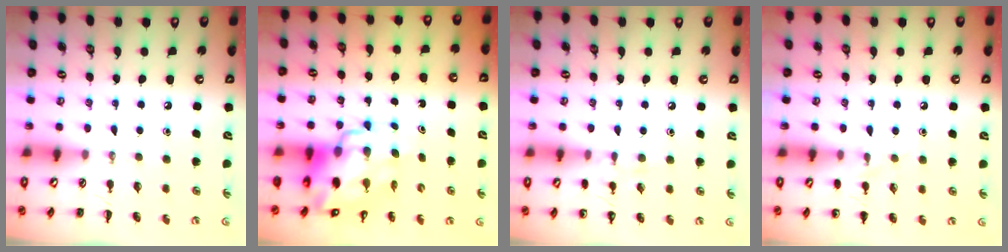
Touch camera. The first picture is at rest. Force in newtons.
{"total": 13.2, "press": 12.7, "slide": 3.7}
{"total": 6.2, "press": 5.9, "slide": 2.0}
{"total": 6.0, "press": 5.7, "slide": 1.9}